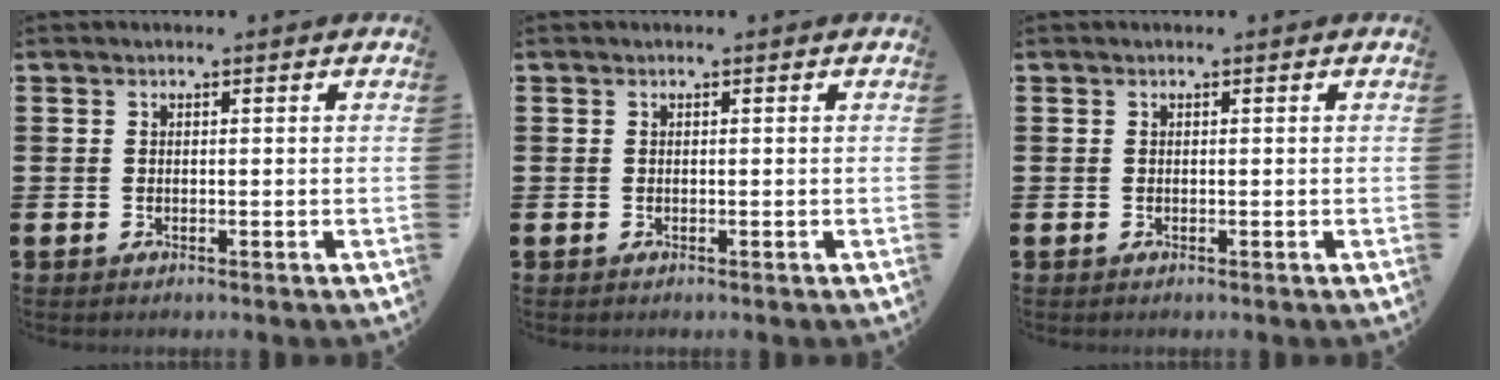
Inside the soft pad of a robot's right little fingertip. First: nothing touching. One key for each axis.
{"total": 0.0}
{"total": 0.0}